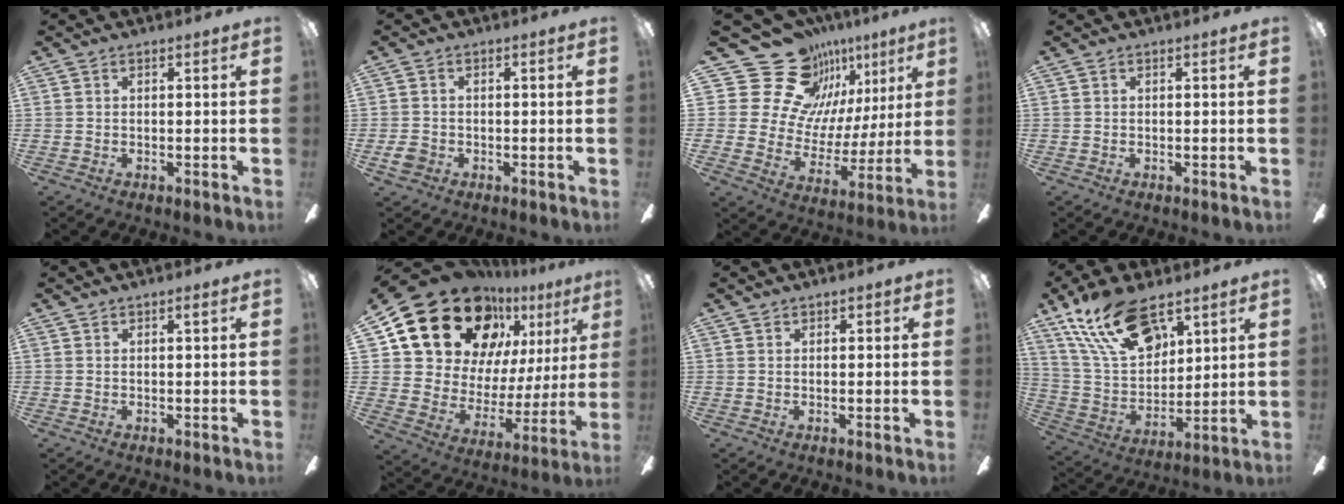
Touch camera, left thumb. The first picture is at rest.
{"total": 3.3, "force": [-1.2, 2.6, 1.6], "torque": [-0.038, 0.004, -0.025]}
{"total": 23.1, "force": [14.4, 15.8, 8.8], "torque": [-0.154, -0.096, 0.292]}
{"total": 0.0}
{"total": 1.0, "force": [0.8, 0.1, 0.5], "torque": [-0.010, 0.000, 0.015]}
{"total": 24.6, "force": [15.7, 15.2, 11.3], "torque": [-0.209, -0.100, 0.299]}
{"total": 1.1, "force": [0.8, 0.6, 0.2], "torque": [-0.003, 0.002, 0.016]}
{"total": 20.0, "force": [12.4, 10.3, 11.8], "torque": [-0.239, -0.051, 0.223]}